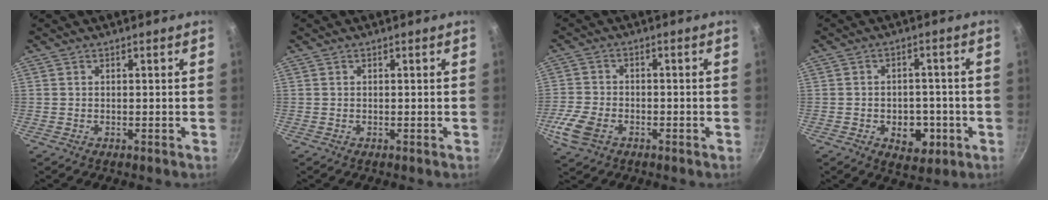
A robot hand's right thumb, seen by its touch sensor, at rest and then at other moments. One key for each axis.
{"total": 0.0}
{"total": 7.5, "fx": -3.3, "fy": 4.9, "fz": 4.5, "tx": -0.101, "ty": 0.014, "tz": -0.067}
{"total": 7.9, "fx": -2.5, "fy": 5.6, "fz": 5.0, "tx": -0.037, "ty": 0.010, "tz": -0.029}